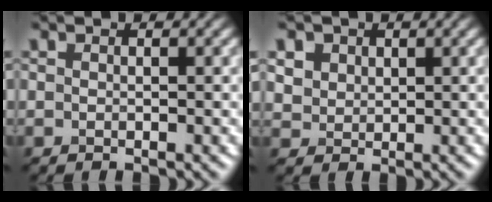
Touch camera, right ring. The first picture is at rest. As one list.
[{"total": 3.8, "force": [2.0, 2.7, 1.6], "torque": [-0.057, 0.007, 0.045]}]